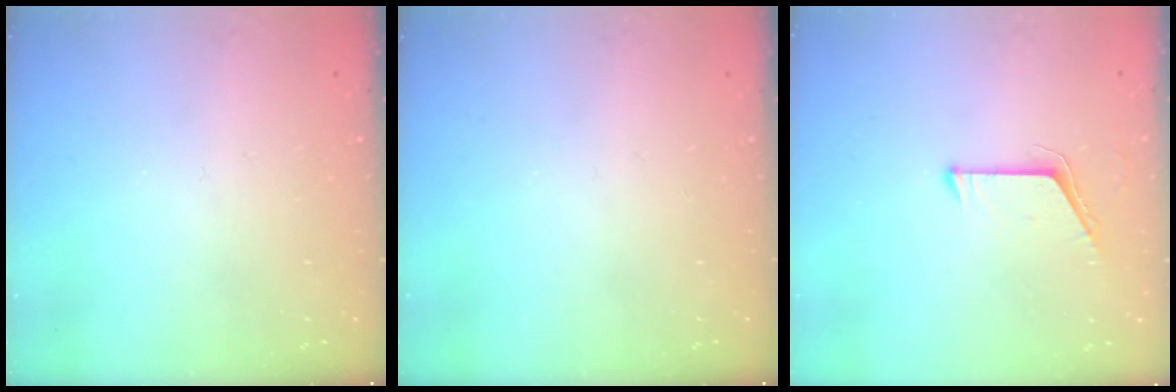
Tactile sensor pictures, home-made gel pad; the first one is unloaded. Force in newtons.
{"total": 0.0}
{"total": 5.7, "press": 5.7, "slide": 0.5}